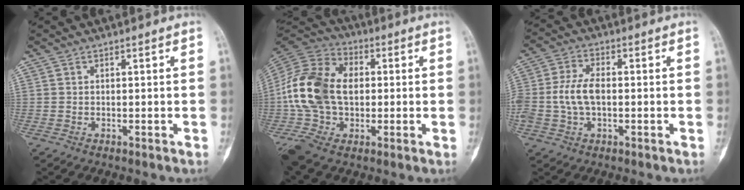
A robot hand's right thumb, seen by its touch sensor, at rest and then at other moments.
{"total": 20.6, "force": [0.5, 13.5, 15.5], "torque": [-0.322, 0.017, 0.009]}
{"total": 7.5, "force": [-0.5, 4.3, 6.1], "torque": [-0.134, 0.014, -0.012]}